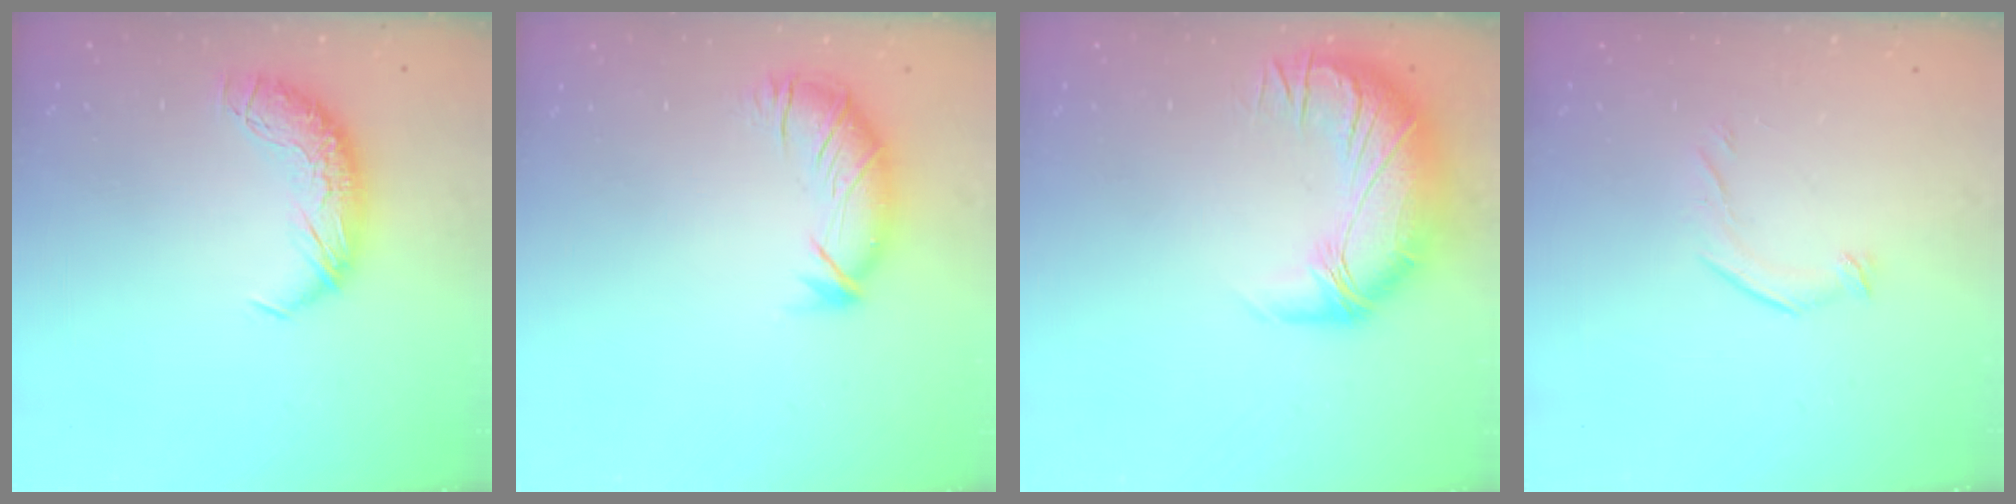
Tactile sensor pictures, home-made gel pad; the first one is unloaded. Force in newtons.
{"total": 2.8, "press": 2.0, "slide": 1.9}
{"total": 3.4, "press": 1.5, "slide": 3.1}
{"total": 5.5, "press": 5.3, "slide": 1.4}